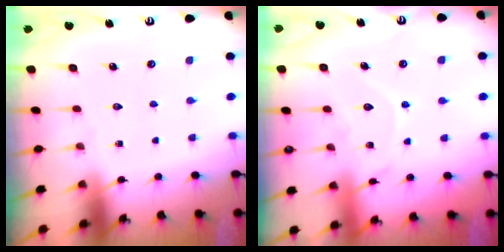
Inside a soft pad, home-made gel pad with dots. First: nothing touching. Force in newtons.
{"total": 9.2, "press": 9.1, "slide": 0.8}